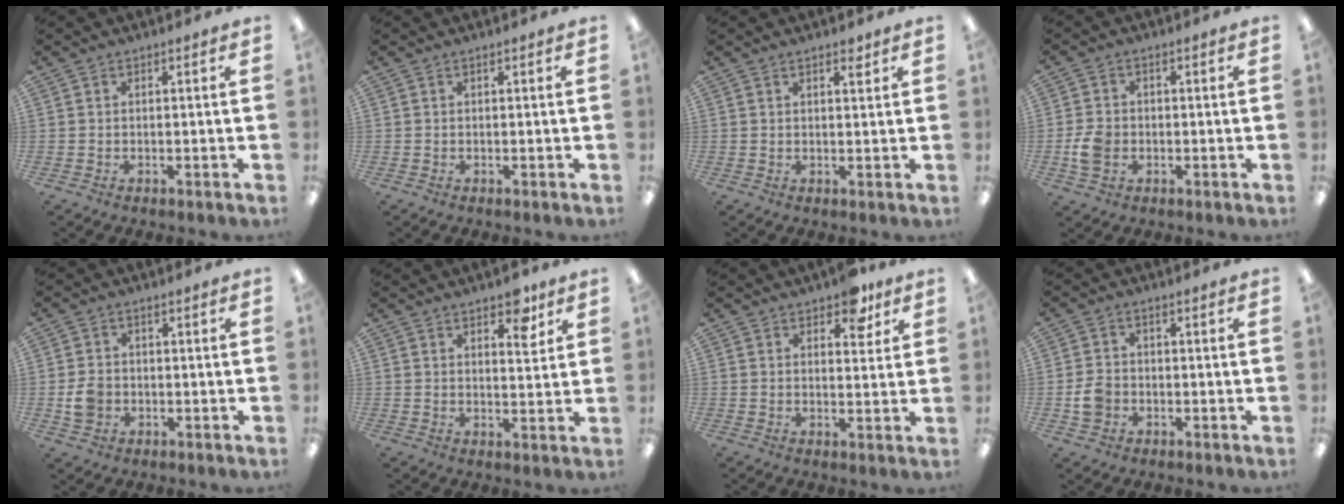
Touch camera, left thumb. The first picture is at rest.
{"total": 0.0}
{"total": 2.3, "force": [1.8, 0.7, 1.3], "torque": [-0.013, -0.006, 0.027]}
{"total": 5.1, "force": [-1.2, 4.1, 2.8], "torque": [-0.051, 0.002, -0.024]}
{"total": 4.3, "force": [-0.7, 3.7, 2.1], "torque": [-0.035, 0.001, -0.015]}
{"total": 6.6, "force": [4.6, 2.9, 3.8], "torque": [-0.031, -0.028, 0.072]}
{"total": 6.6, "force": [4.6, 3.2, 3.4], "torque": [-0.030, -0.019, 0.076]}
{"total": 4.4, "force": [-1.1, 3.7, 2.2], "torque": [-0.043, 0.005, -0.020]}